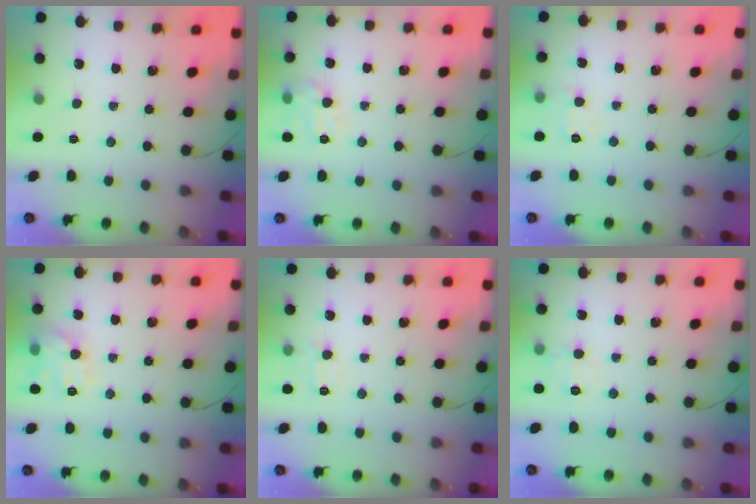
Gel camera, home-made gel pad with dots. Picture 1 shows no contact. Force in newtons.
{"total": 9.0, "press": 9.0, "slide": 0.3}
{"total": 6.8, "press": 6.7, "slide": 1.4}
{"total": 11.5, "press": 11.4, "slide": 0.5}
{"total": 6.8, "press": 6.6, "slide": 1.6}
{"total": 6.2, "press": 6.0, "slide": 1.6}